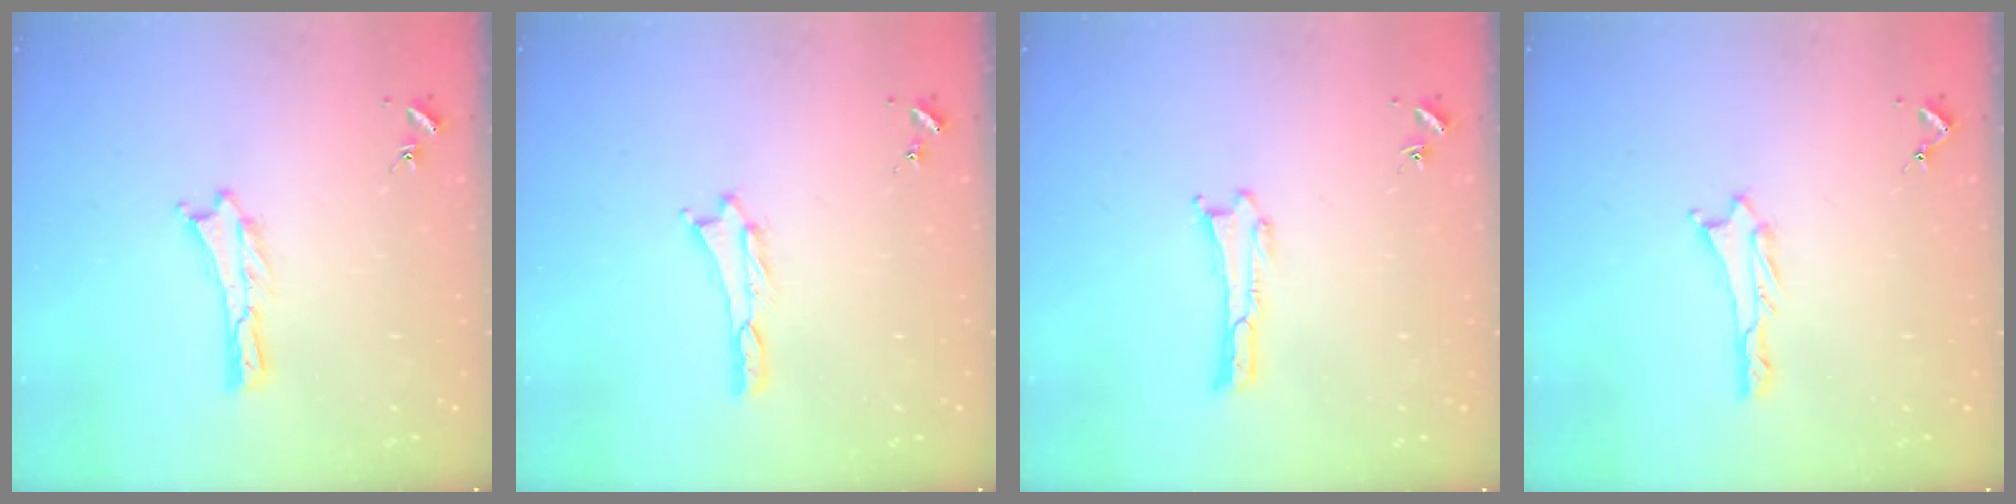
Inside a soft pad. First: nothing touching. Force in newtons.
{"total": 0.0}
{"total": 0.0}
{"total": 0.8, "press": 0.8, "slide": 0.2}